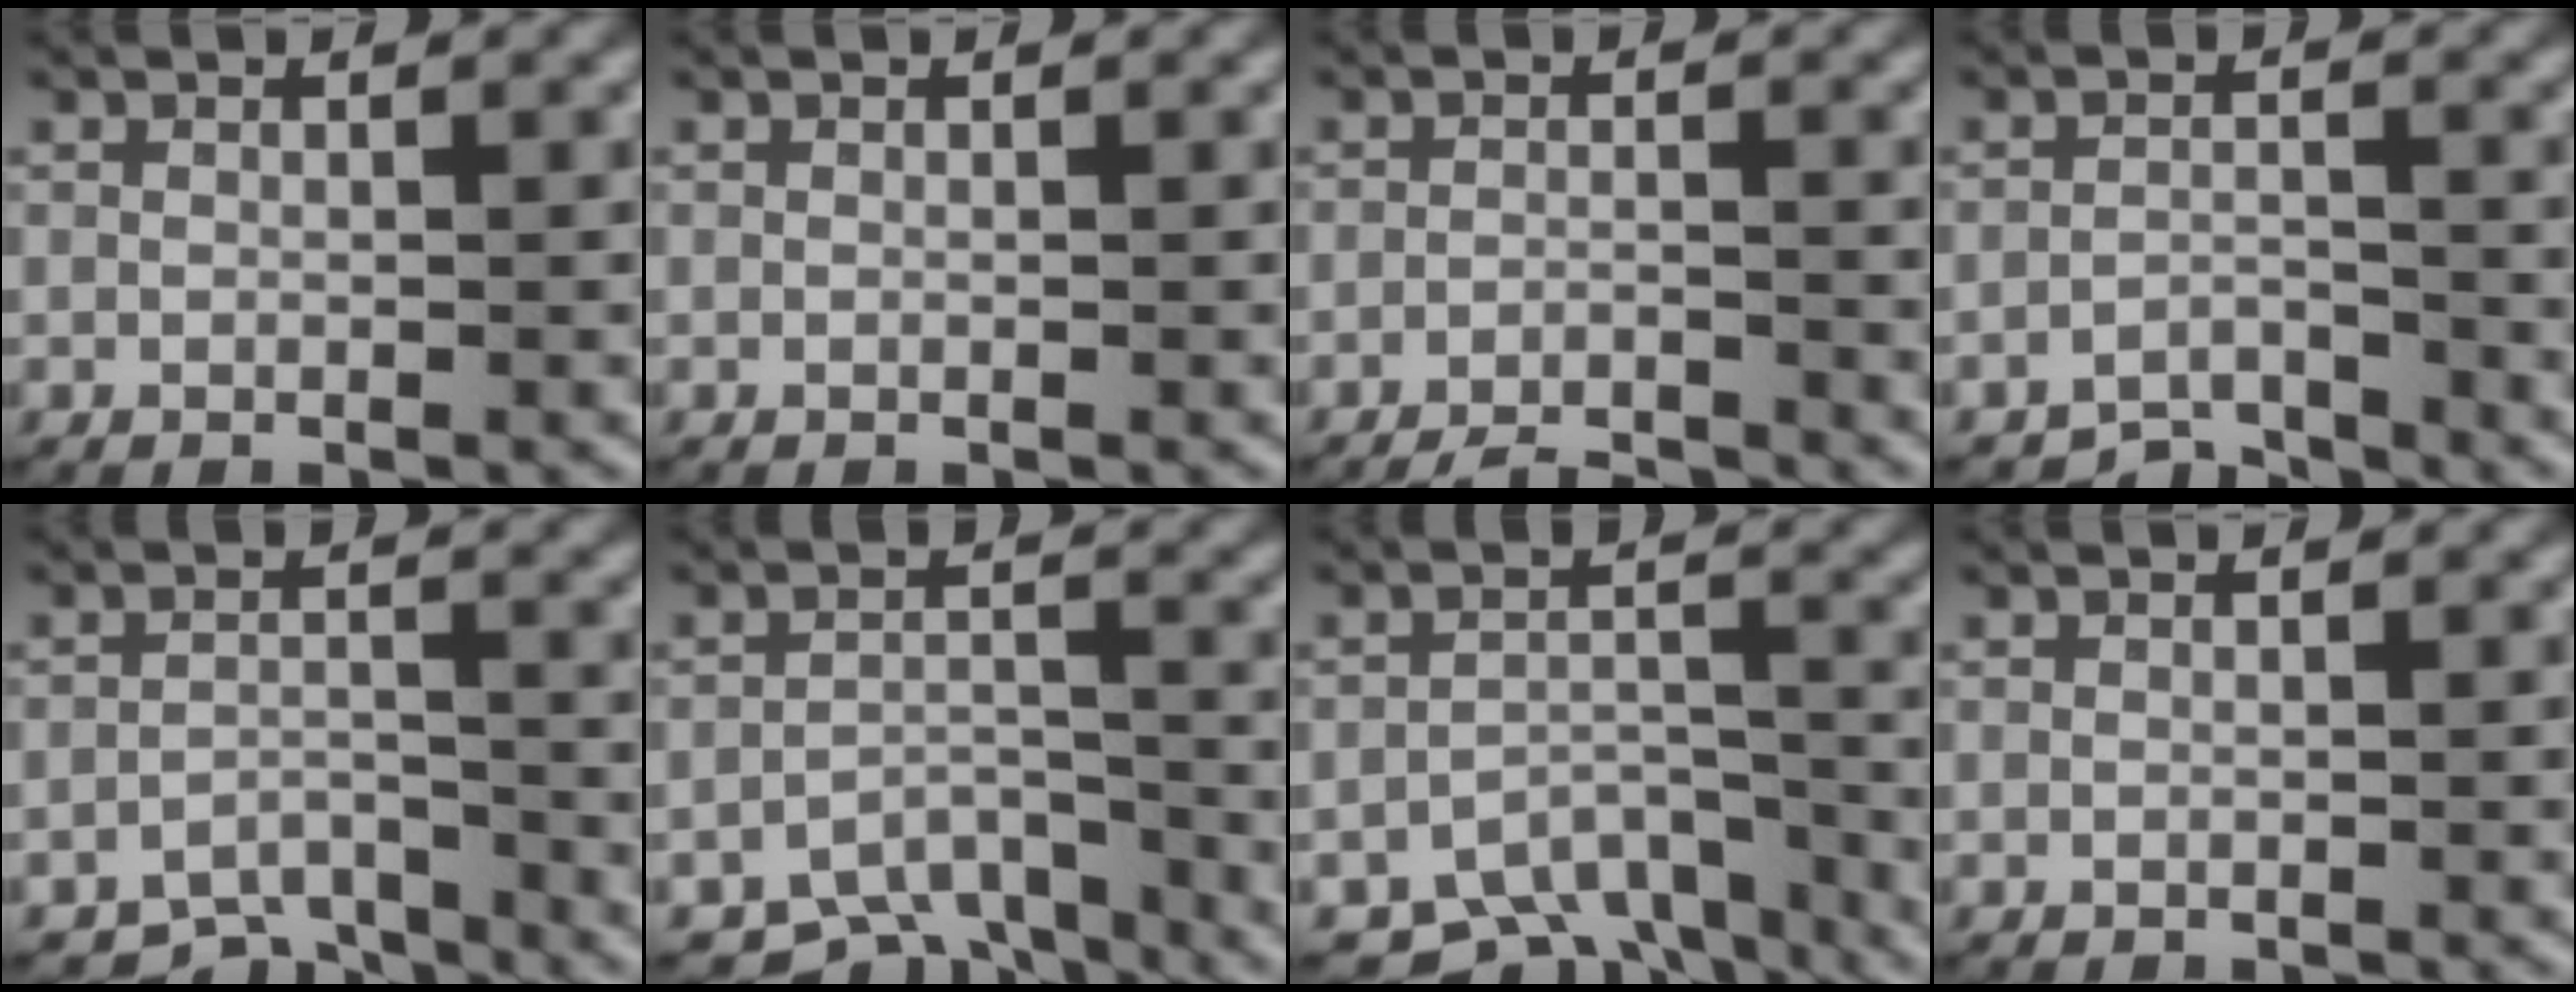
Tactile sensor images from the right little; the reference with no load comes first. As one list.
[{"total": 0.0}, {"total": 6.4, "force": [-6.1, 1.4, 0.9], "torque": [0.001, -0.016, -0.101]}, {"total": 4.1, "force": [-3.9, 1.2, 0.6], "torque": [-0.006, -0.008, -0.071]}, {"total": 4.6, "force": [-3.9, 1.8, 1.5], "torque": [-0.018, -0.009, -0.070]}, {"total": 6.2, "force": [-4.7, 3.3, 2.2], "torque": [-0.034, -0.011, -0.084]}, {"total": 7.8, "force": [-6.2, 4.0, 2.6], "torque": [-0.039, -0.012, -0.102]}, {"total": 0.0}]